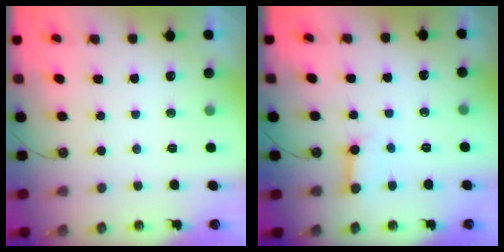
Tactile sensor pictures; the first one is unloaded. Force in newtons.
{"total": 5.2, "press": 5.1, "slide": 0.6}